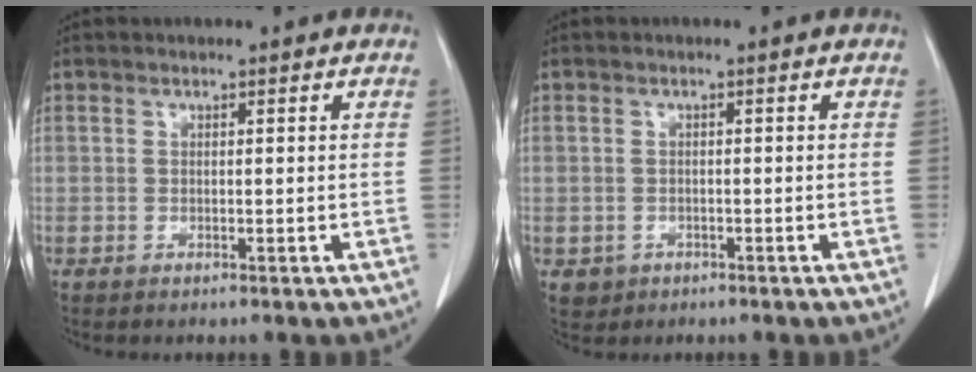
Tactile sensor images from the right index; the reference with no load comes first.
{"total": 2.1, "force": [-0.9, 1.9, 0.3], "torque": [-0.003, 0.005, -0.009]}